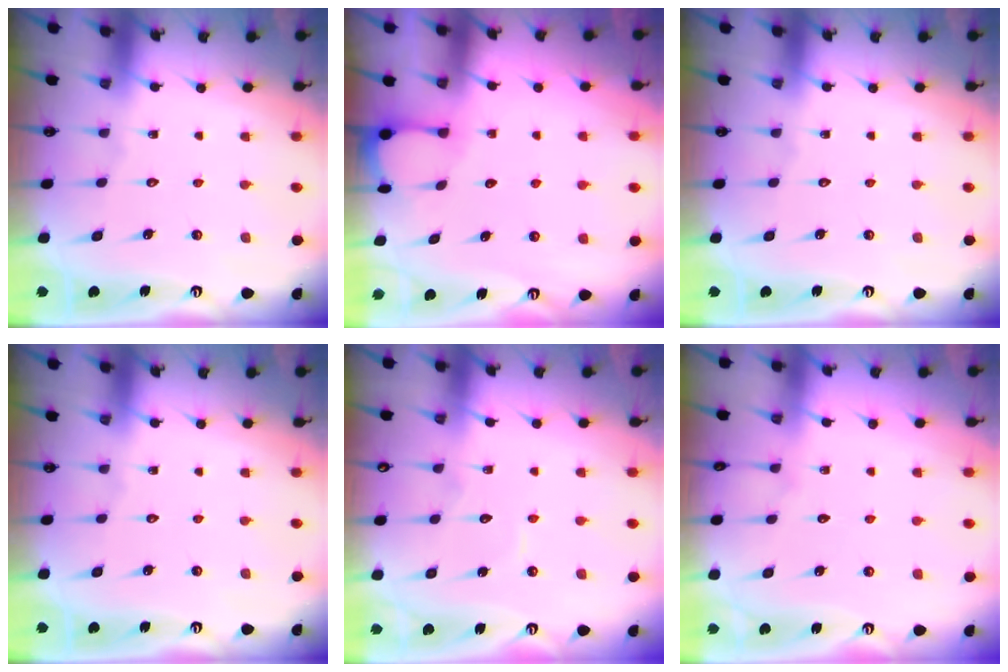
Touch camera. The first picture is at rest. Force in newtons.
{"total": 2.1, "press": 2.1, "slide": 0.2}
{"total": 0.0}
{"total": 0.0}
{"total": 4.1, "press": 4.1, "slide": 0.4}
{"total": 2.9, "press": 2.9, "slide": 0.4}